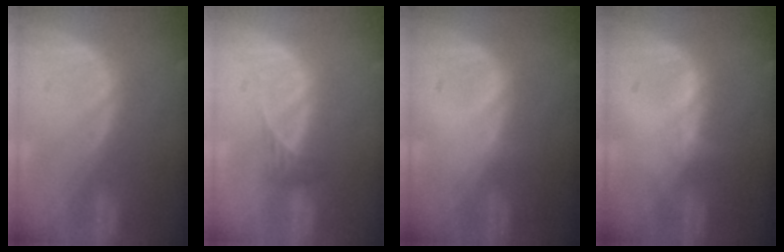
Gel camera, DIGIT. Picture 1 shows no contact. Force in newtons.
{"total": 1.6, "press": 1.3, "slide": 0.9}
{"total": 0.0}
{"total": 0.6, "press": 0.5, "slide": 0.3}